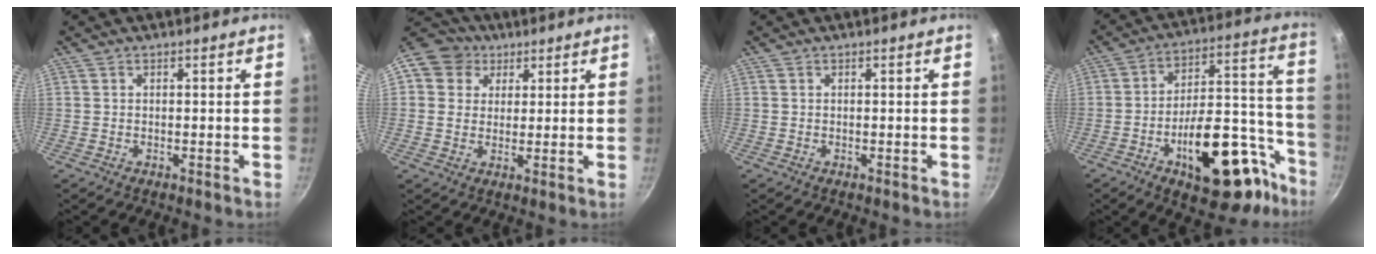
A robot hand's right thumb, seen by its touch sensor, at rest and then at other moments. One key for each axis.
{"total": 10.2, "fx": 4.1, "fy": 8.7, "fz": 3.3, "tx": -0.042, "ty": 0.012, "tz": 0.057}
{"total": 0.0}
{"total": 25.5, "fx": -12.8, "fy": 12.1, "fz": 18.5, "tx": -0.198, "ty": 0.093, "tz": -0.178}